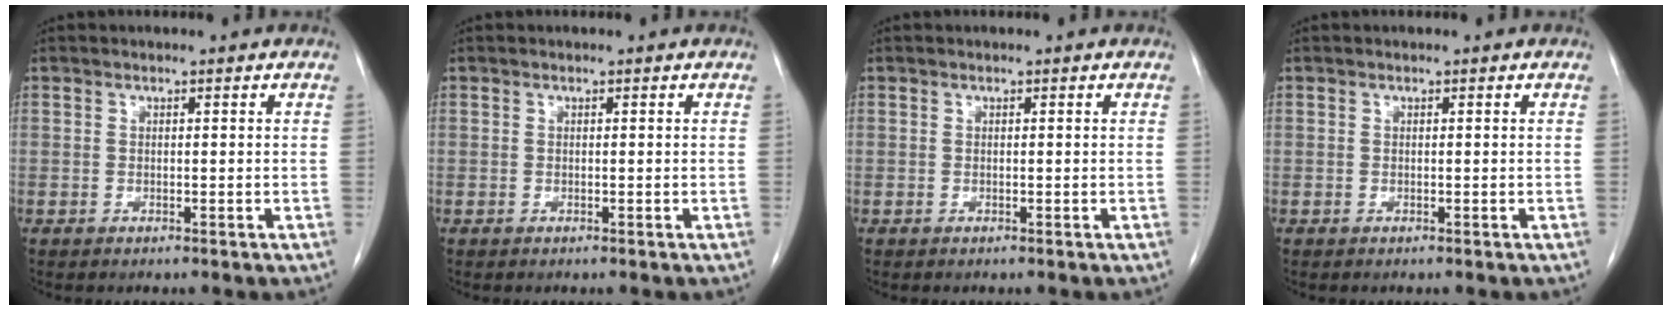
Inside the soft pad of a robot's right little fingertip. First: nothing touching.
{"total": 0.0}
{"total": 0.0}
{"total": 0.0}